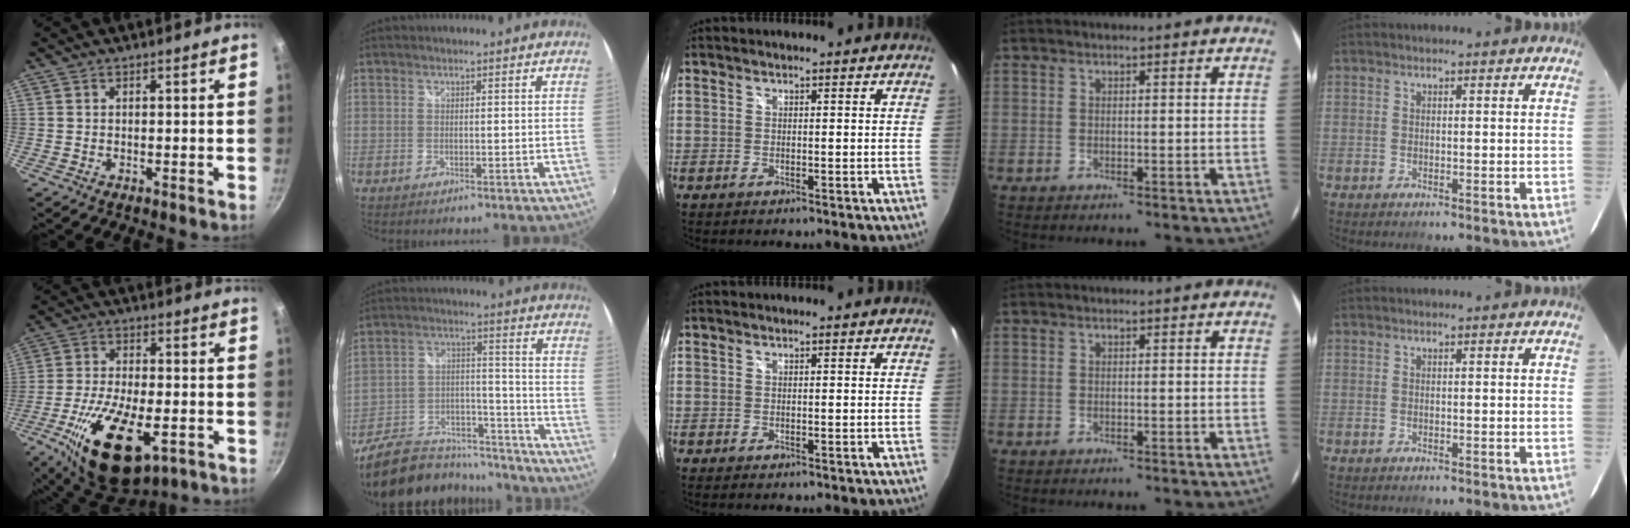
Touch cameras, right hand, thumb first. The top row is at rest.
{"thumb": {"total": 19.1, "force": [-7.5, 8.8, 15.2], "torque": [-0.260, 0.009, -0.123]}, "index": {"total": 23.6, "force": [-19.2, 10.0, 9.4], "torque": [-0.188, 0.026, -0.268]}}